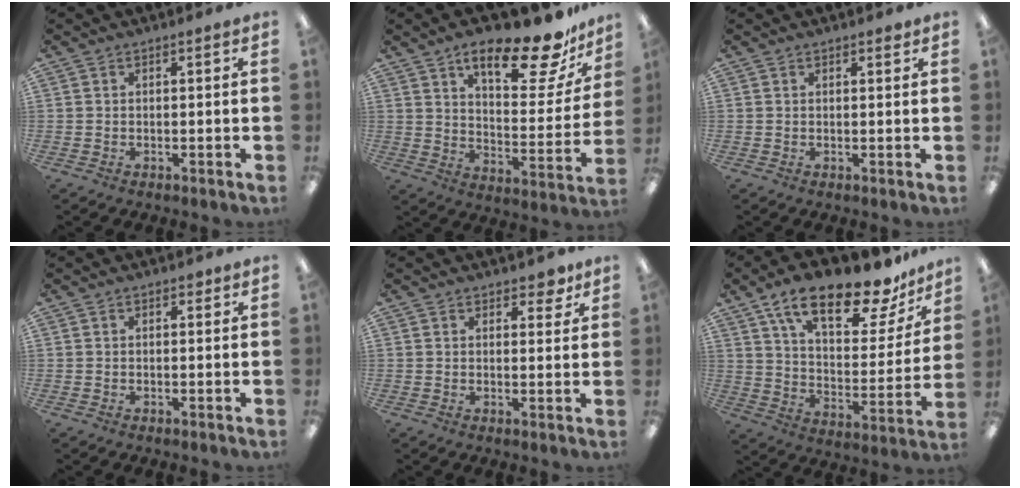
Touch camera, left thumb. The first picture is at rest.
{"total": 20.0, "force": [14.4, 6.3, 12.3], "torque": [-0.178, -0.092, 0.232]}
{"total": 1.0, "force": [0.9, 0.4, 0.3], "torque": [0.002, -0.002, 0.015]}
{"total": 1.1, "force": [0.7, 0.7, 0.6], "torque": [-0.005, 0.000, 0.010]}
{"total": 4.0, "force": [3.0, 2.0, 1.6], "torque": [-0.005, -0.012, 0.049]}
{"total": 21.2, "force": [15.8, 7.2, 12.1], "torque": [-0.197, -0.103, 0.266]}